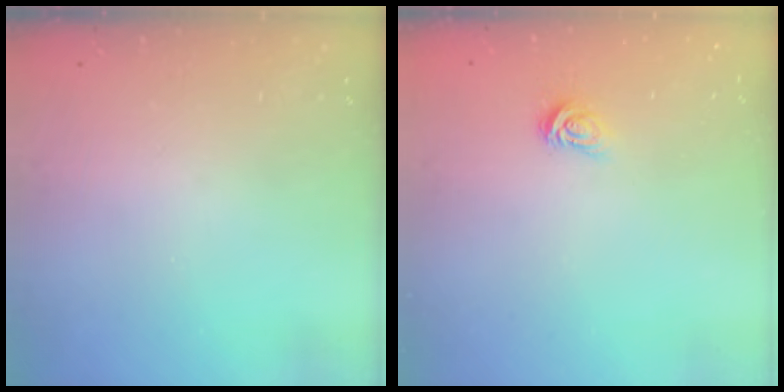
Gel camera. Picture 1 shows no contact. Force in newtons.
{"total": 3.6, "press": 3.6, "slide": 0.4}